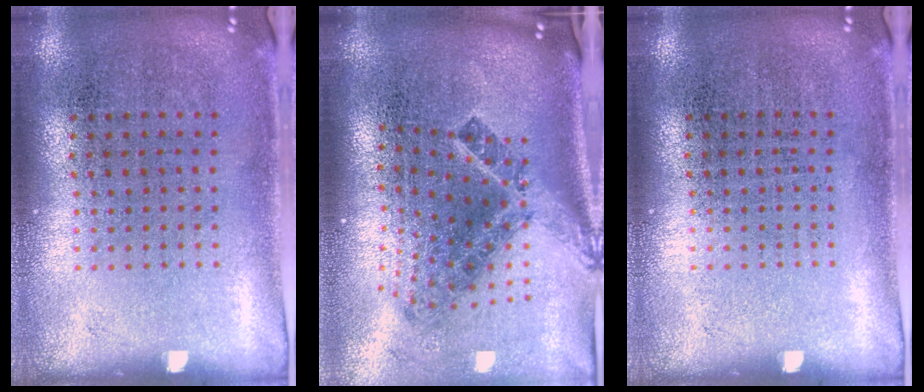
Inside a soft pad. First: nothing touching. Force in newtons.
{"total": 2.5, "press": 1.5, "slide": 2.0}
{"total": 0.0}